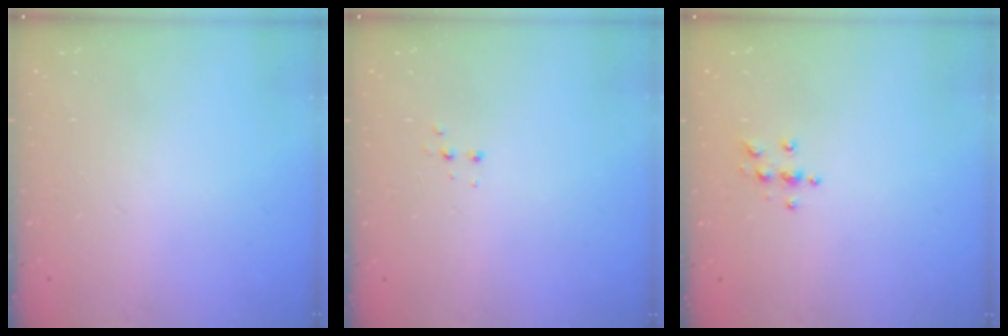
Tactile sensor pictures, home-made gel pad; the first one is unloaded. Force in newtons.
{"total": 2.7, "press": 2.7, "slide": 0.5}
{"total": 4.3, "press": 4.3, "slide": 0.5}